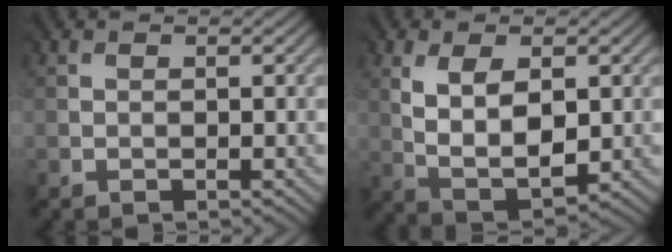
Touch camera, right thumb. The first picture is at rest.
{"total": 7.2, "force": [1.5, 3.9, 5.9], "torque": [-0.123, -0.006, 0.033]}